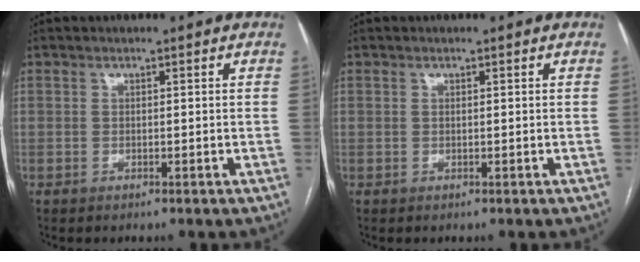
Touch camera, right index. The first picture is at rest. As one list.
[{"total": 0.0}]